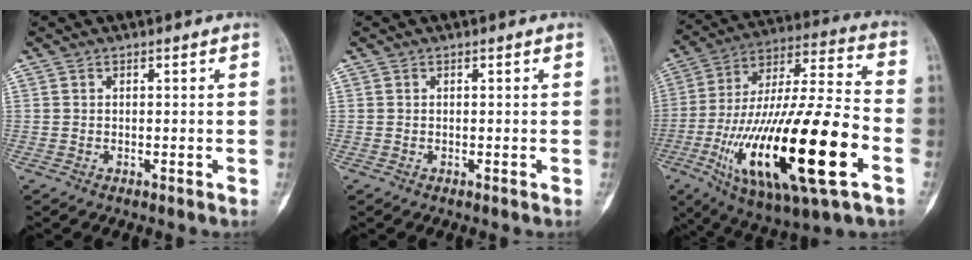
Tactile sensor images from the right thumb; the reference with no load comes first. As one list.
[{"total": 0.0}, {"total": 32.0, "force": [-10.3, 9.0, 28.9], "torque": [-0.562, 0.005, -0.168]}]